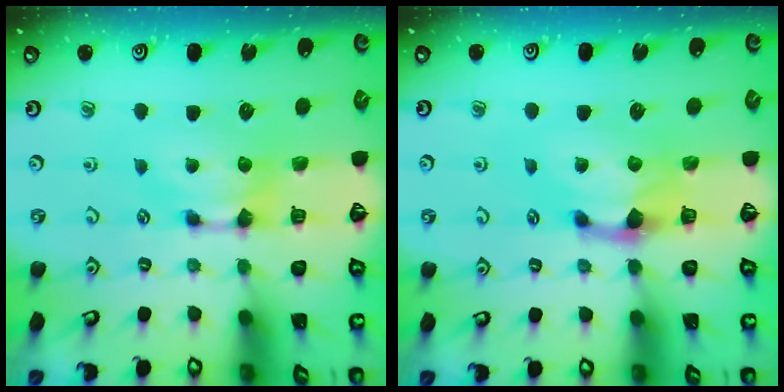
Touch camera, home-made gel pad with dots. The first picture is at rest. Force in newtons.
{"total": 1.6, "press": 0.6, "slide": 1.5}